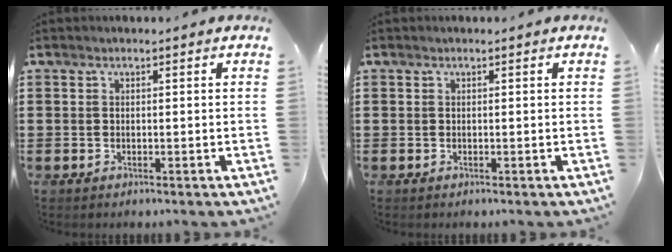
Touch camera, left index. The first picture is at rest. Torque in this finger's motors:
{"motor_torque": [-0.01, 0.01, 0.00, -0.01]}